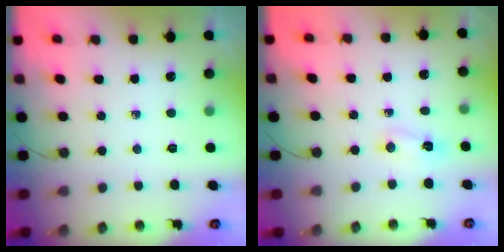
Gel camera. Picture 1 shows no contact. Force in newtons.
{"total": 2.4, "press": 2.1, "slide": 1.1}